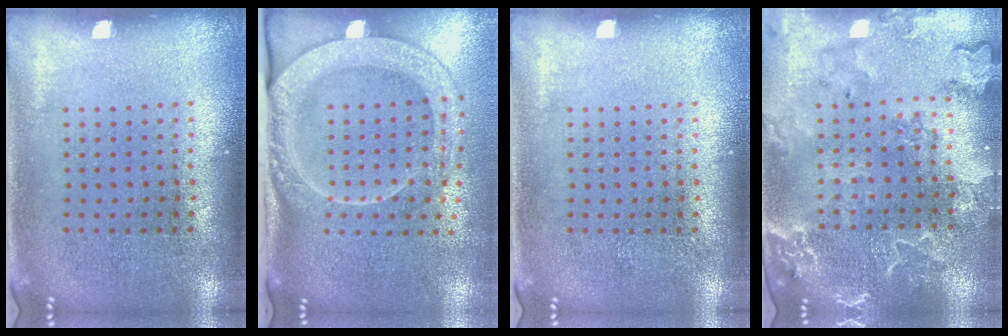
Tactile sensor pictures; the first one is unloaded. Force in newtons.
{"total": 2.5, "press": 2.0, "slide": 1.6}
{"total": 0.0}
{"total": 2.6, "press": 2.5, "slide": 0.9}